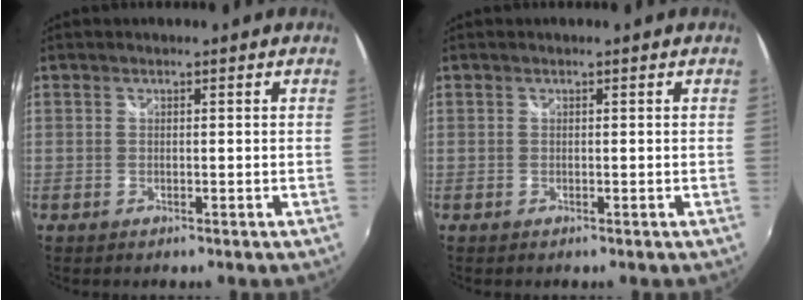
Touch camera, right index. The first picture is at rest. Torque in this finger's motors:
{"motor_torque": [0.01, 0.01, 0.00, 0.00]}